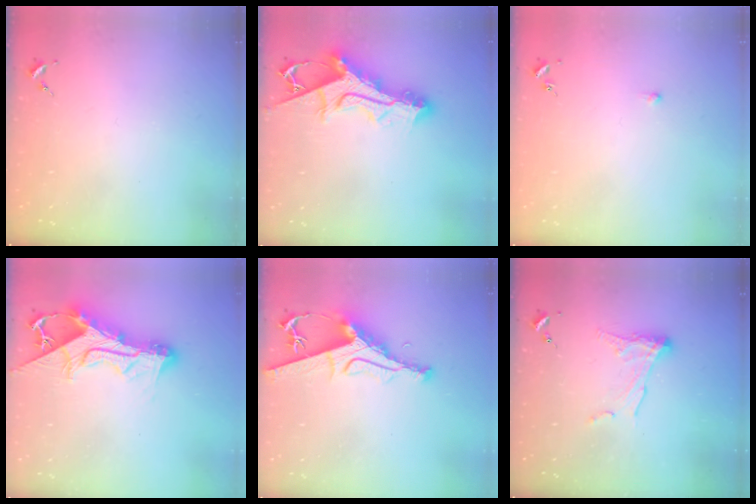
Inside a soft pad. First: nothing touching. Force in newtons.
{"total": 15.2, "press": 15.1, "slide": 0.7}
{"total": 2.9, "press": 2.8, "slide": 0.6}
{"total": 15.5, "press": 15.4, "slide": 1.6}
{"total": 10.9, "press": 10.9, "slide": 1.1}
{"total": 9.6, "press": 9.6, "slide": 0.5}